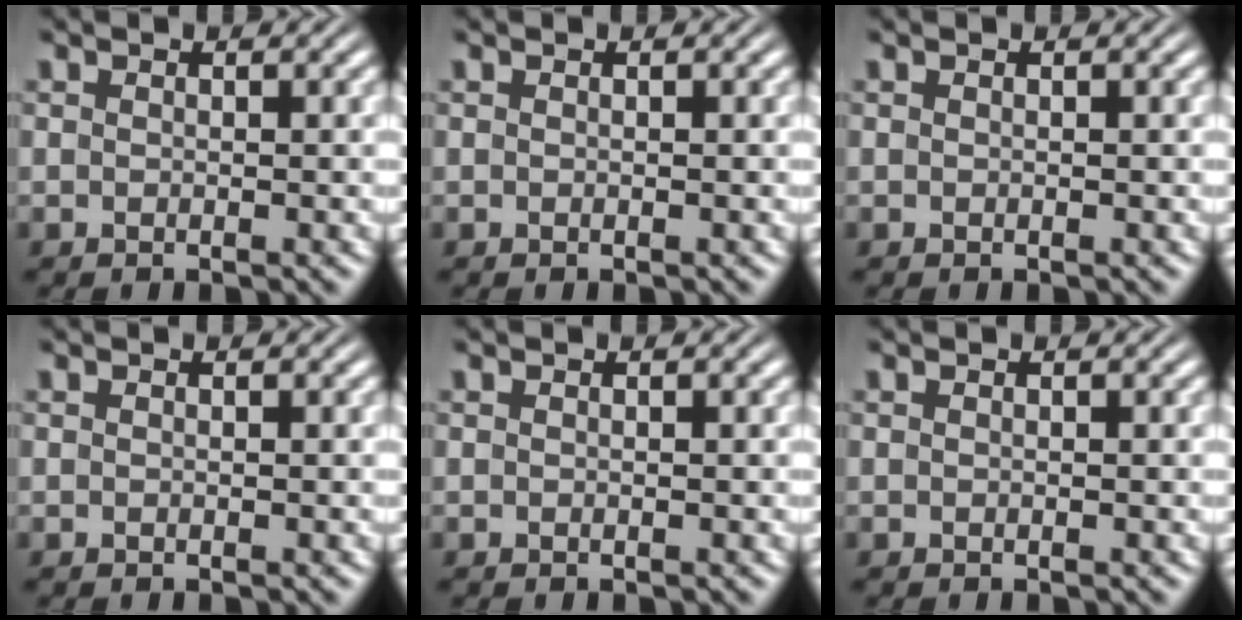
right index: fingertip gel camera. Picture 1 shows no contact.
{"total": 0.0}
{"total": 0.0}
{"total": 0.0}
{"total": 0.0}
{"total": 0.0}